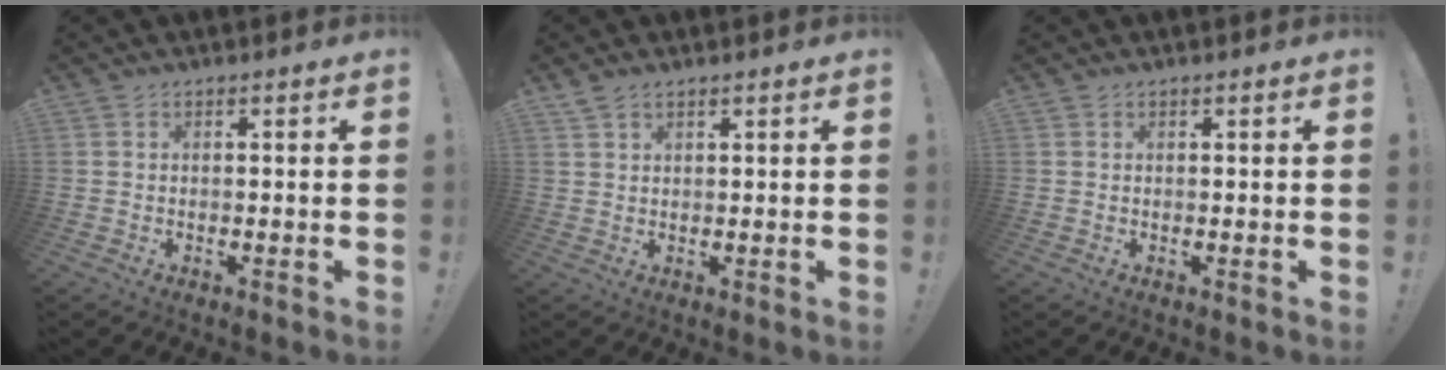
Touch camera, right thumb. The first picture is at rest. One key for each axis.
{"total": 2.6, "fx": 2.0, "fy": 1.1, "fz": 1.4, "tx": -0.028, "ty": -0.005, "tz": 0.037}
{"total": 0.0}